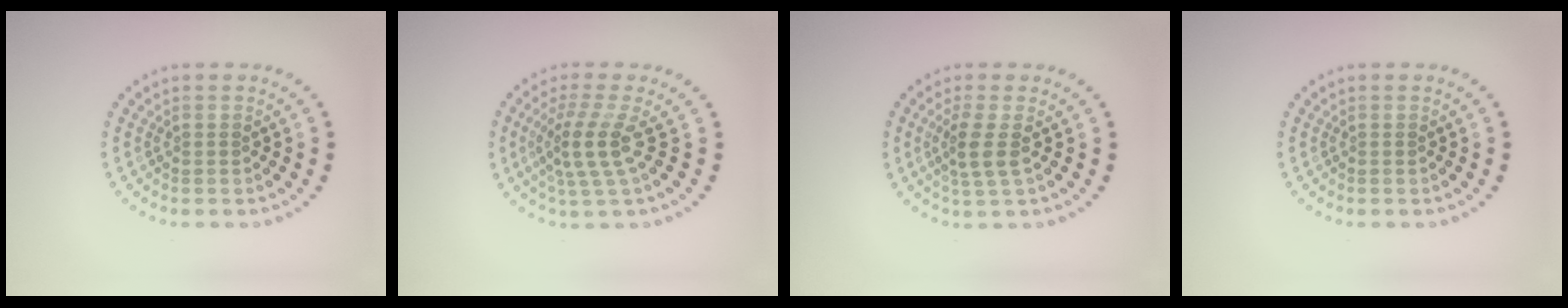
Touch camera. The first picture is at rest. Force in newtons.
{"total": 3.7, "press": 2.6, "slide": 2.6}
{"total": 2.5, "press": 2.0, "slide": 1.5}
{"total": 0.0}